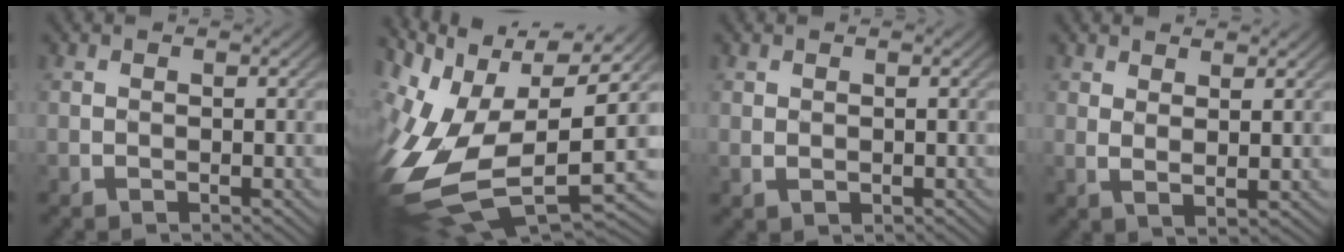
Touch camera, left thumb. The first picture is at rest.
{"total": 14.4, "force": [-2.9, 6.7, 12.5], "torque": [-0.289, -0.016, -0.043]}
{"total": 0.6, "force": [0.3, 0.4, 0.3], "torque": [-0.008, -0.002, 0.006]}
{"total": 2.9, "force": [2.1, 1.0, 1.8], "torque": [-0.027, -0.005, 0.036]}